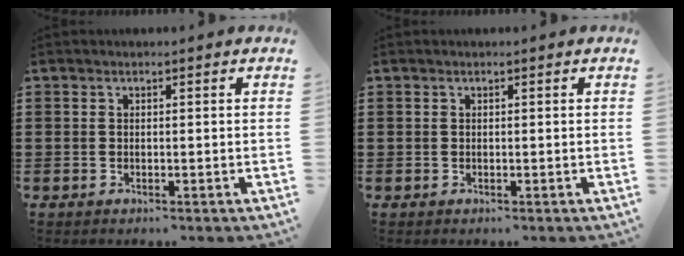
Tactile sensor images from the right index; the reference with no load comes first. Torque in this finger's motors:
{"motor_torque": [-0.21, 1.93, 0.06, 0.00]}